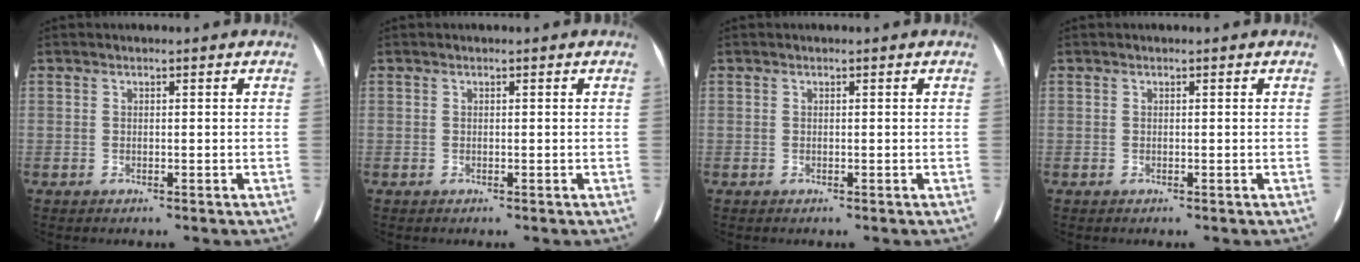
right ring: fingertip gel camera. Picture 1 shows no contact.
{"total": 0.0}
{"total": 0.0}
{"total": 0.0}